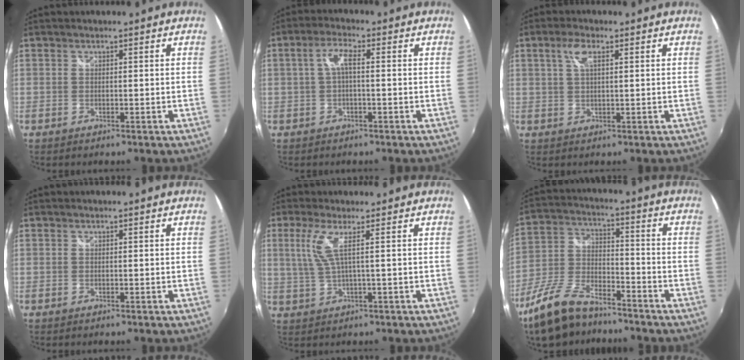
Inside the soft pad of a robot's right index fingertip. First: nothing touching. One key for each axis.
{"total": 3.7, "fx": 0.0, "fy": 0.8, "fz": 3.6, "tx": -0.072, "ty": 0.009, "tz": 0.001}
{"total": 3.8, "fx": 1.5, "fy": 1.3, "fz": 3.2, "tx": -0.062, "ty": 0.006, "tz": 0.028}
{"total": 0.0}
{"total": 4.6, "fx": 1.5, "fy": -0.6, "fz": 4.3, "tx": -0.084, "ty": 0.001, "tz": 0.039}
{"total": 14.4, "fx": -11.0, "fy": 5.3, "fz": 7.6, "tx": -0.178, "ty": -0.010, "tz": -0.213}